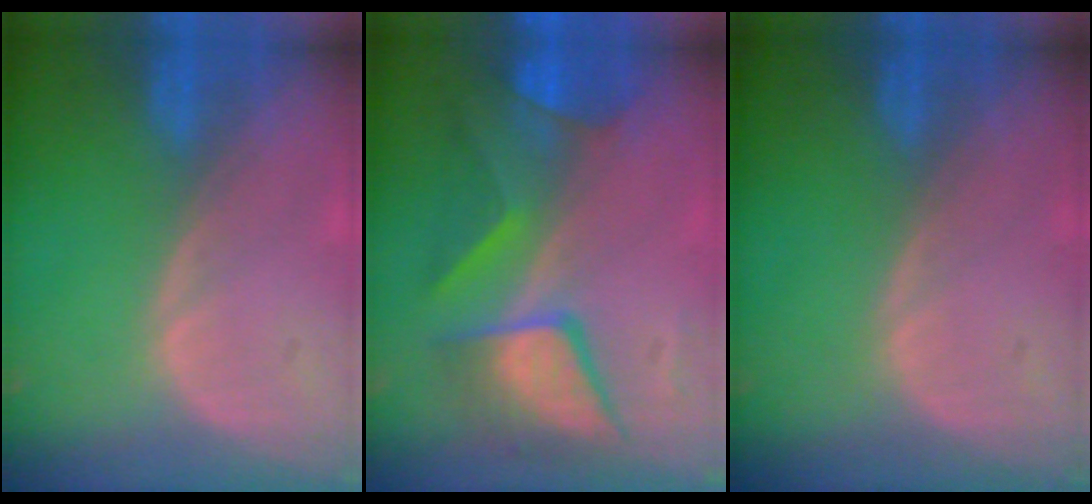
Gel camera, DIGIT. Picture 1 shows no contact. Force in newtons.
{"total": 8.9, "press": 8.8, "slide": 0.7}
{"total": 0.0}